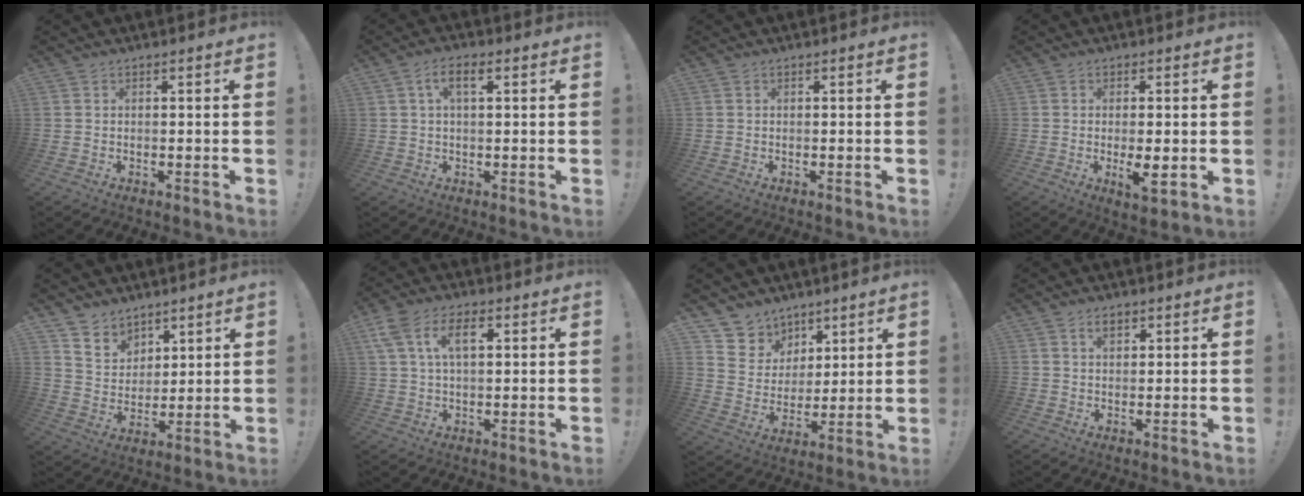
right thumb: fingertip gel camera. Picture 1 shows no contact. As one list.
[{"total": 5.1, "force": [1.3, 2.3, 4.3], "torque": [-0.069, 0.007, 0.019]}, {"total": 0.0}, {"total": 6.2, "force": [-1.0, 1.5, 5.9], "torque": [-0.092, -0.014, -0.015]}, {"total": 7.6, "force": [6.1, 4.5, 0.3], "torque": [-0.013, -0.057, 0.120]}, {"total": 8.9, "force": [2.9, 4.8, 6.9], "torque": [-0.126, 0.009, 0.052]}, {"total": 8.8, "force": [5.8, 6.6, 0.4], "torque": [-0.011, -0.054, 0.118]}, {"total": 2.5, "force": [1.4, 1.4, 1.4], "torque": [-0.019, -0.002, 0.024]}]